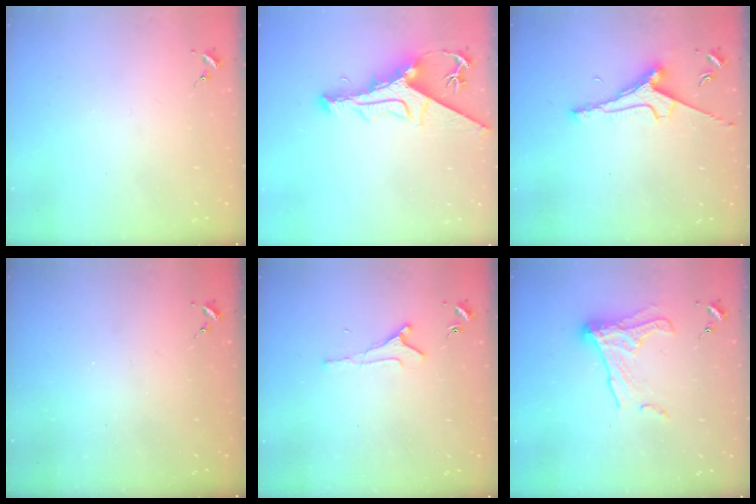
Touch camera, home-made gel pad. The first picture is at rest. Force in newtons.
{"total": 11.9, "press": 11.9, "slide": 1.3}
{"total": 7.5, "press": 7.4, "slide": 0.9}
{"total": 0.0}
{"total": 4.8, "press": 4.7, "slide": 0.8}
{"total": 13.6, "press": 13.5, "slide": 1.3}